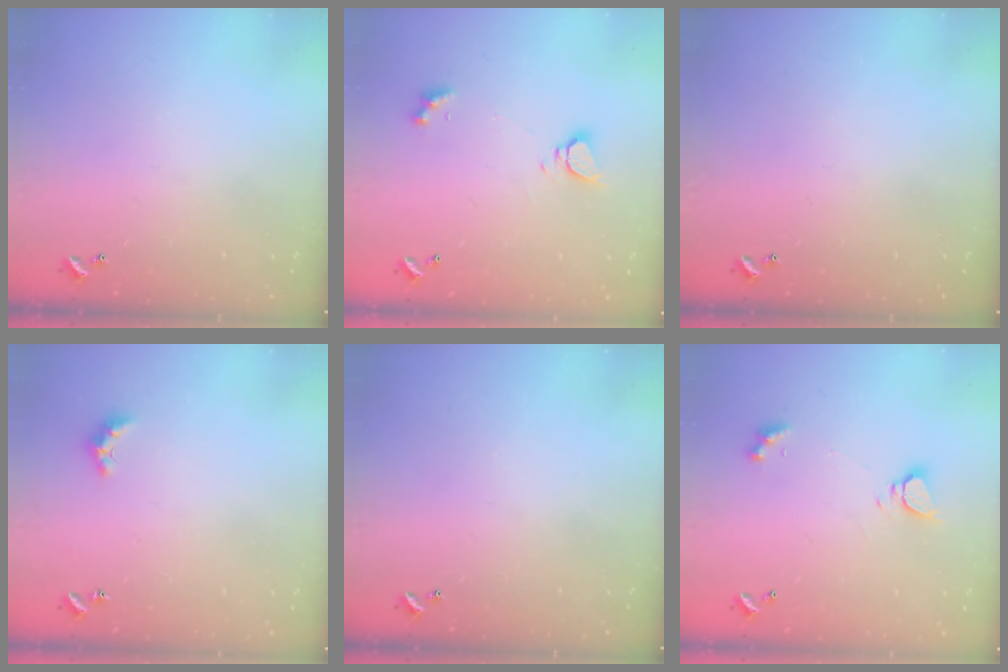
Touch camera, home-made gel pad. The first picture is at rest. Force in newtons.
{"total": 4.6, "press": 4.5, "slide": 0.5}
{"total": 0.0}
{"total": 4.0, "press": 4.0, "slide": 0.7}
{"total": 0.0}
{"total": 4.6, "press": 4.5, "slide": 0.5}